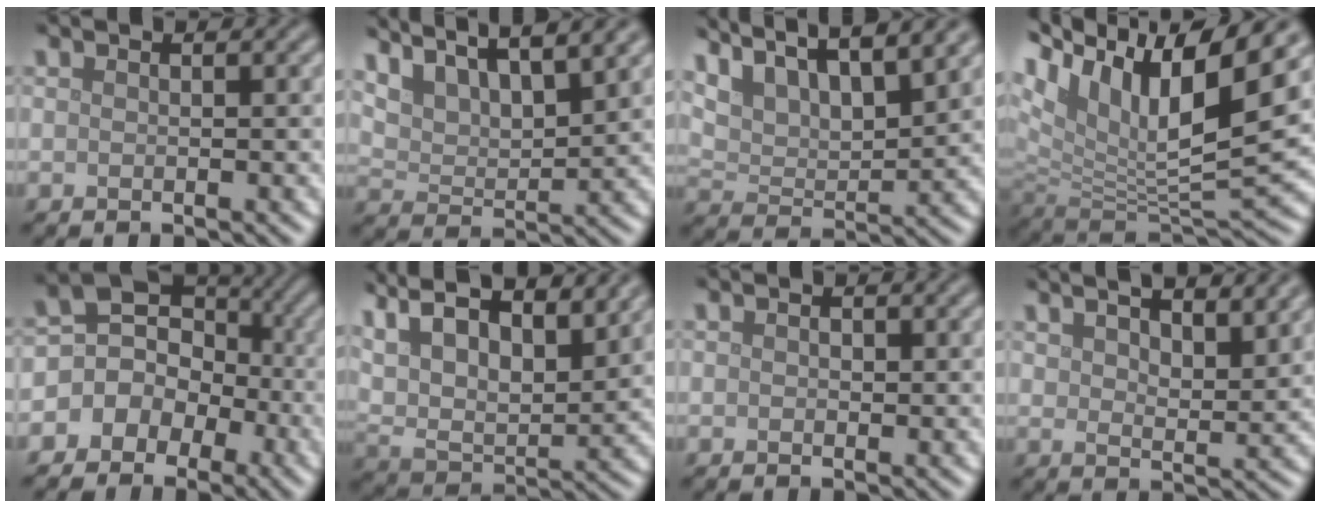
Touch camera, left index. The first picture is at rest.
{"total": 9.9, "force": [7.9, 2.8, 5.2], "torque": [-0.099, 0.029, 0.106]}
{"total": 11.2, "force": [8.9, 3.3, 6.0], "torque": [-0.118, 0.025, 0.123]}
{"total": 15.0, "force": [7.2, 6.0, 11.6], "torque": [-0.230, 0.025, 0.125]}
{"total": 7.8, "force": [-1.2, 7.2, 2.7], "torque": [-0.031, 0.036, -0.055]}
{"total": 15.9, "force": [9.8, 6.6, 10.6], "torque": [-0.212, 0.041, 0.142]}
{"total": 0.5, "force": [0.1, 0.4, 0.3], "torque": [-0.004, -0.002, -0.001]}
{"total": 8.4, "force": [5.3, 3.4, 5.5], "torque": [-0.069, 0.018, 0.063]}